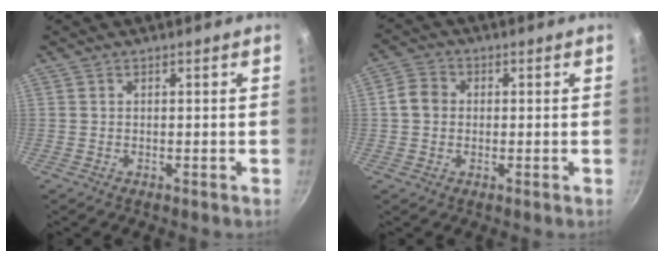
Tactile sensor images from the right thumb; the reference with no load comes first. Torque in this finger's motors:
{"motor_torque": [-0.76, 0.15, 0.21, 0.08, -0.10]}